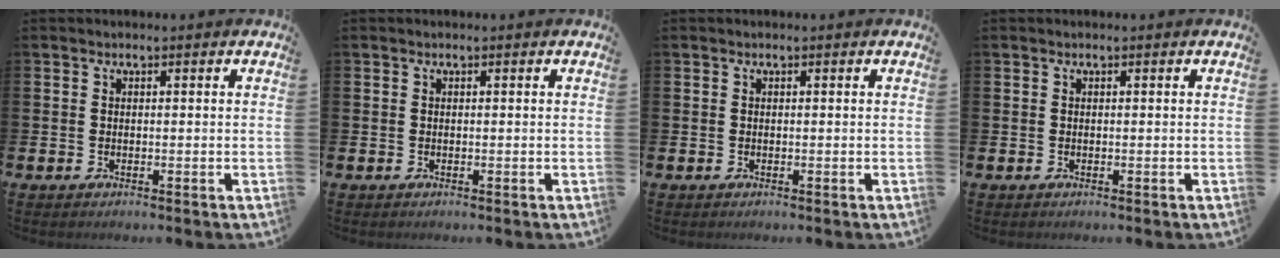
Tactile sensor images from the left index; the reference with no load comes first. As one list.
[{"total": 0.0}, {"total": 0.0}, {"total": 0.0}]